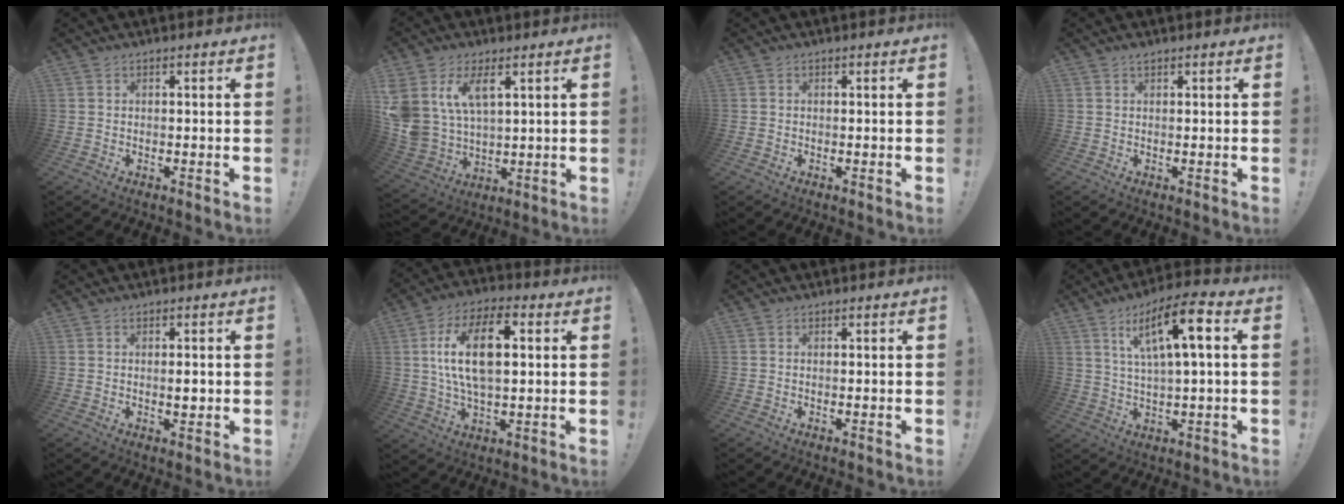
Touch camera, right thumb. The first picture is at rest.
{"total": 11.8, "force": [6.0, 7.1, 7.3], "torque": [-0.153, -0.027, 0.118]}
{"total": 0.6, "force": [-0.4, 0.4, -0.1], "torque": [-0.005, 0.004, -0.005]}
{"total": 0.6, "force": [0.5, 0.1, -0.3], "torque": [0.007, 0.001, 0.009]}
{"total": 1.9, "force": [-0.2, 0.8, 1.7], "torque": [-0.010, -0.007, -0.009]}
{"total": 16.1, "force": [3.1, 8.4, 13.4], "torque": [-0.245, 0.008, 0.050]}
{"total": 0.0}
{"total": 13.5, "force": [4.5, 2.8, 12.4], "torque": [-0.217, 0.000, 0.066]}